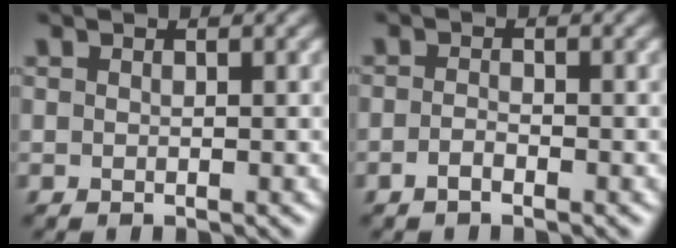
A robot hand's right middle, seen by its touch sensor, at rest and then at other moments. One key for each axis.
{"total": 1.1, "fx": -0.9, "fy": 0.2, "fz": 0.6, "tx": -0.016, "ty": 0.001, "tz": -0.019}